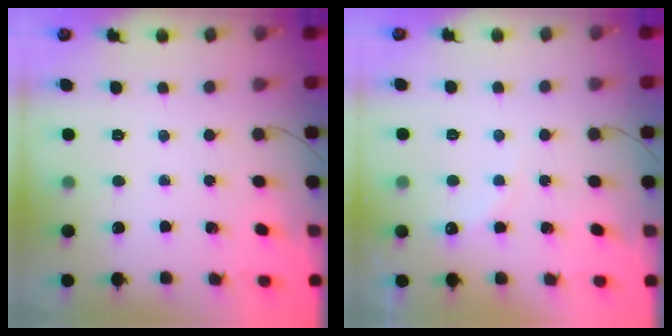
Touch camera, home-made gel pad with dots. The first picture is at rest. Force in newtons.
{"total": 7.4, "press": 7.2, "slide": 1.4}